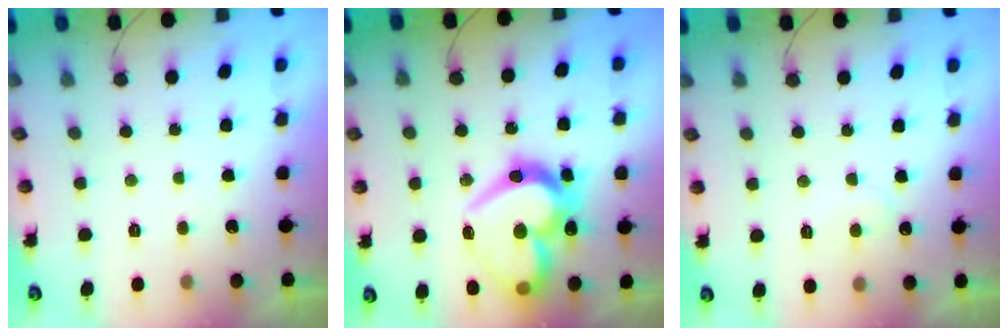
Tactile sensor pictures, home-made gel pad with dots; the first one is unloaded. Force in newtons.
{"total": 24.4, "press": 24.2, "slide": 3.1}
{"total": 5.2, "press": 5.2, "slide": 0.3}